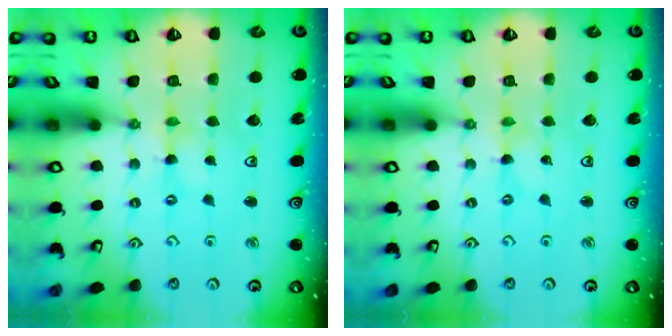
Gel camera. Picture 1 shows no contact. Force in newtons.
{"total": 0.0}